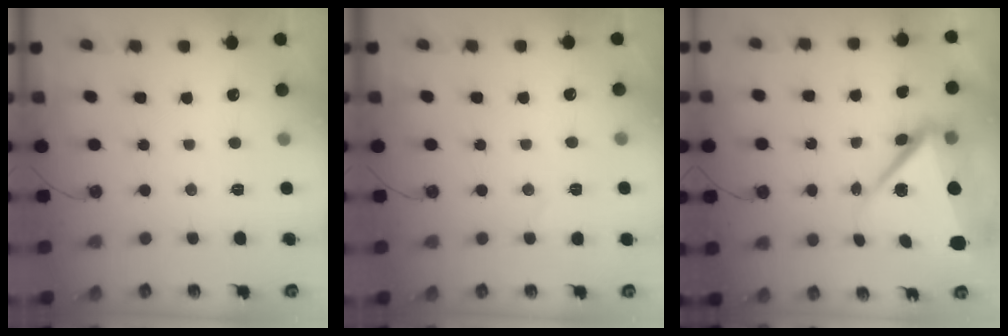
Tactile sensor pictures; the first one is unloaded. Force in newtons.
{"total": 4.8, "press": 4.2, "slide": 2.3}
{"total": 11.7, "press": 10.3, "slide": 5.5}